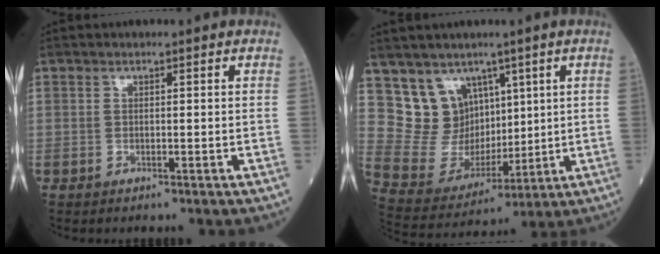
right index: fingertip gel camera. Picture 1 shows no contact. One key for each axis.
{"total": 9.5, "fx": 5.5, "fy": 7.1, "fz": 3.2, "tx": -0.072, "ty": 0.027, "tz": 0.125}